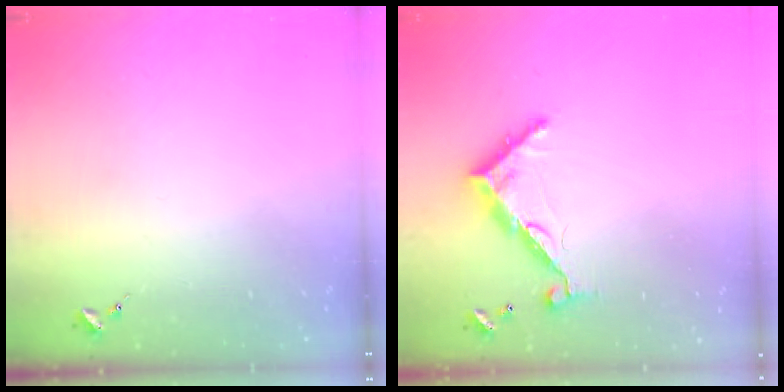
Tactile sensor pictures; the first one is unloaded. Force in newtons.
{"total": 10.8, "press": 10.8, "slide": 0.9}